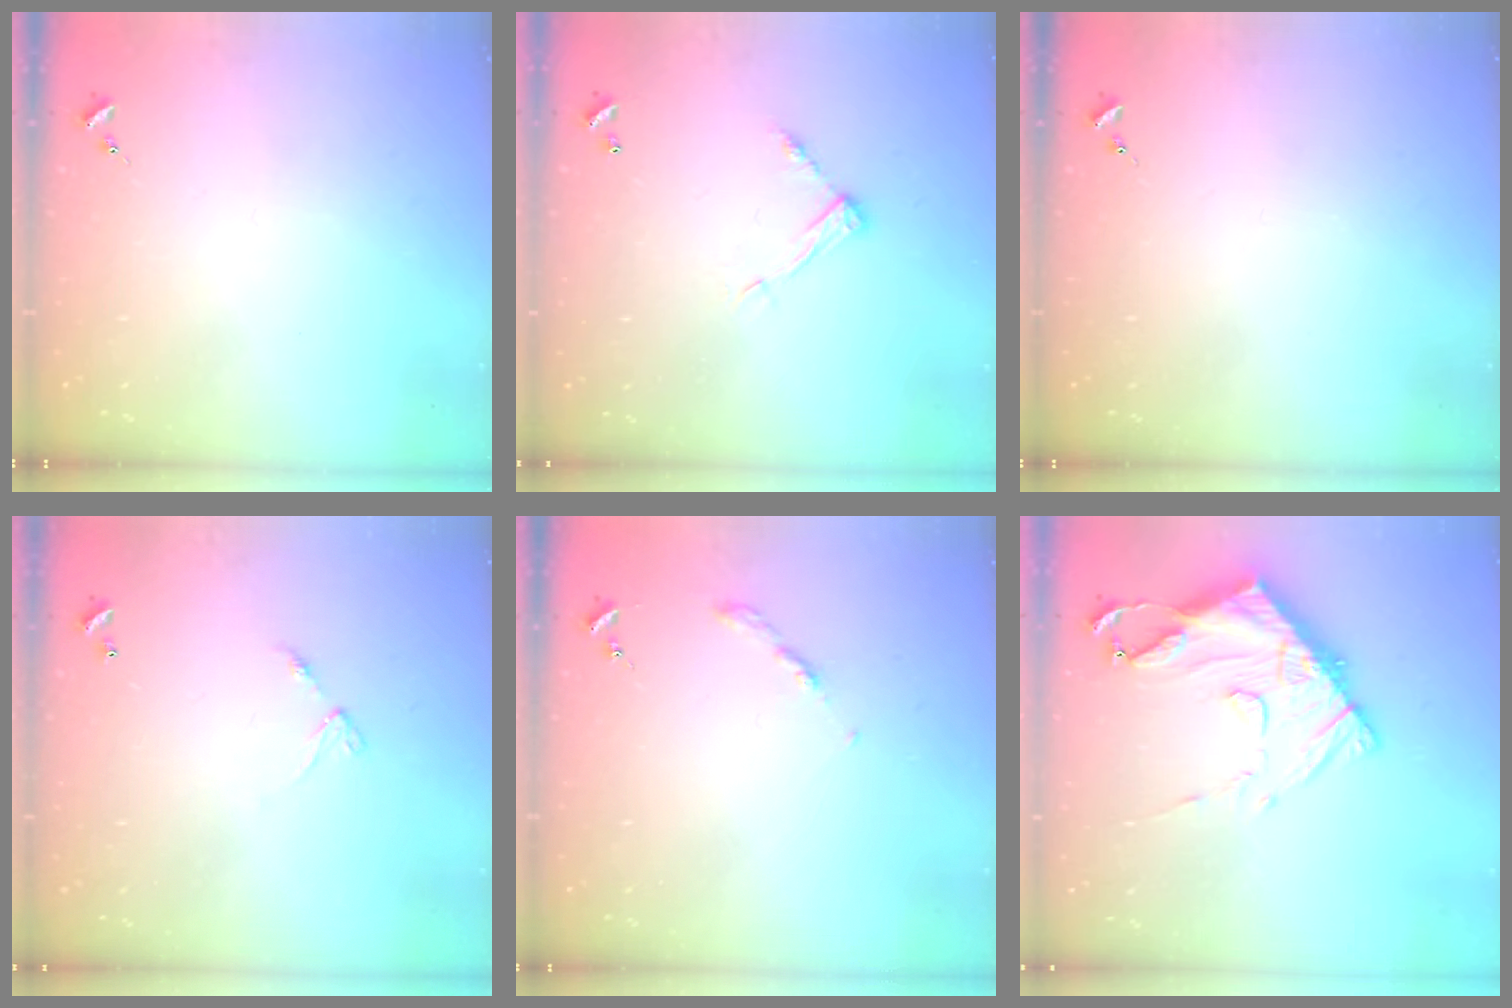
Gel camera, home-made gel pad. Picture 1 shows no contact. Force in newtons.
{"total": 7.9, "press": 7.9, "slide": 0.3}
{"total": 0.0}
{"total": 4.7, "press": 4.7, "slide": 0.4}
{"total": 2.7, "press": 2.6, "slide": 0.3}
{"total": 16.0, "press": 16.0, "slide": 1.2}